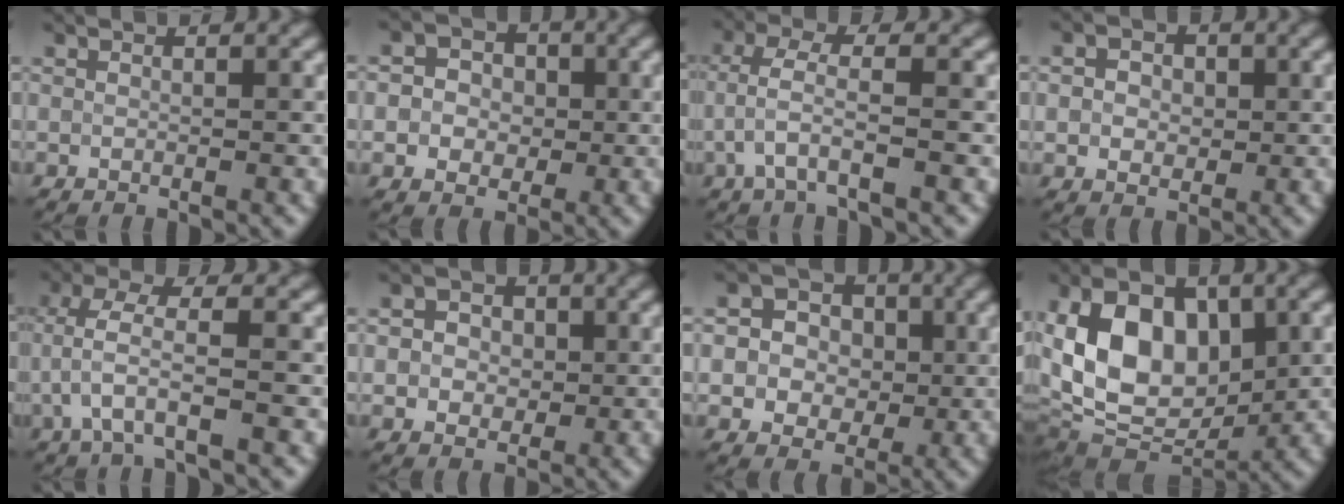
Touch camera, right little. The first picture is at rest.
{"total": 3.5, "force": [-0.2, 3.2, 1.4], "torque": [0.000, 0.002, -0.014]}
{"total": 3.1, "force": [-0.9, 0.6, 2.9], "torque": [-0.063, 0.013, -0.020]}
{"total": 2.6, "force": [0.3, 2.2, 1.4], "torque": [-0.018, -0.002, 0.000]}
{"total": 3.7, "force": [-0.8, 0.8, 3.6], "torque": [-0.077, 0.014, -0.016]}
{"total": 3.1, "force": [0.2, 2.7, 1.4], "torque": [-0.014, -0.001, -0.006]}
{"total": 5.1, "force": [-0.1, 4.6, 2.2], "torque": [-0.021, 0.006, -0.012]}
{"total": 11.0, "force": [0.8, 7.2, 8.3], "torque": [-0.132, 0.005, 0.007]}